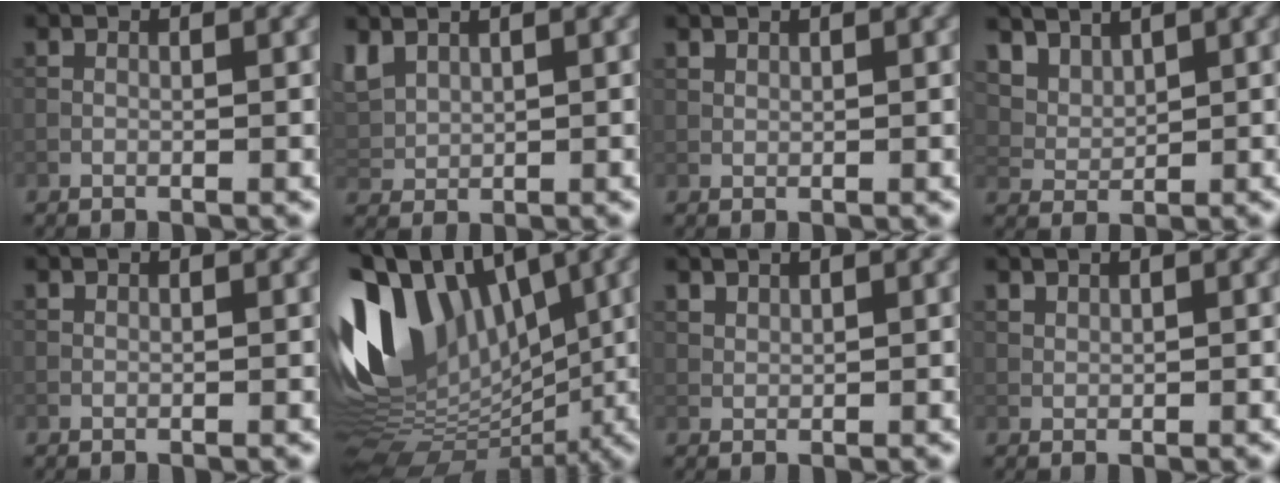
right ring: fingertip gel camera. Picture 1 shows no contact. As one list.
[{"total": 3.5, "force": [2.0, 2.0, 1.9], "torque": [-0.053, 0.007, 0.046]}, {"total": 0.7, "force": [0.6, 0.1, 0.1], "torque": [-0.004, 0.000, 0.016]}, {"total": 5.0, "force": [3.4, 3.0, 2.1], "torque": [-0.071, -0.003, 0.083]}, {"total": 0.0}, {"total": 16.1, "force": [3.4, 10.1, 12.0], "torque": [-0.248, 0.034, 0.046]}, {"total": 1.3, "force": [1.2, 0.5, 0.3], "torque": [-0.011, -0.003, 0.035]}, {"total": 1.0, "force": [0.9, 0.3, 0.2], "torque": [-0.006, 0.000, 0.024]}]